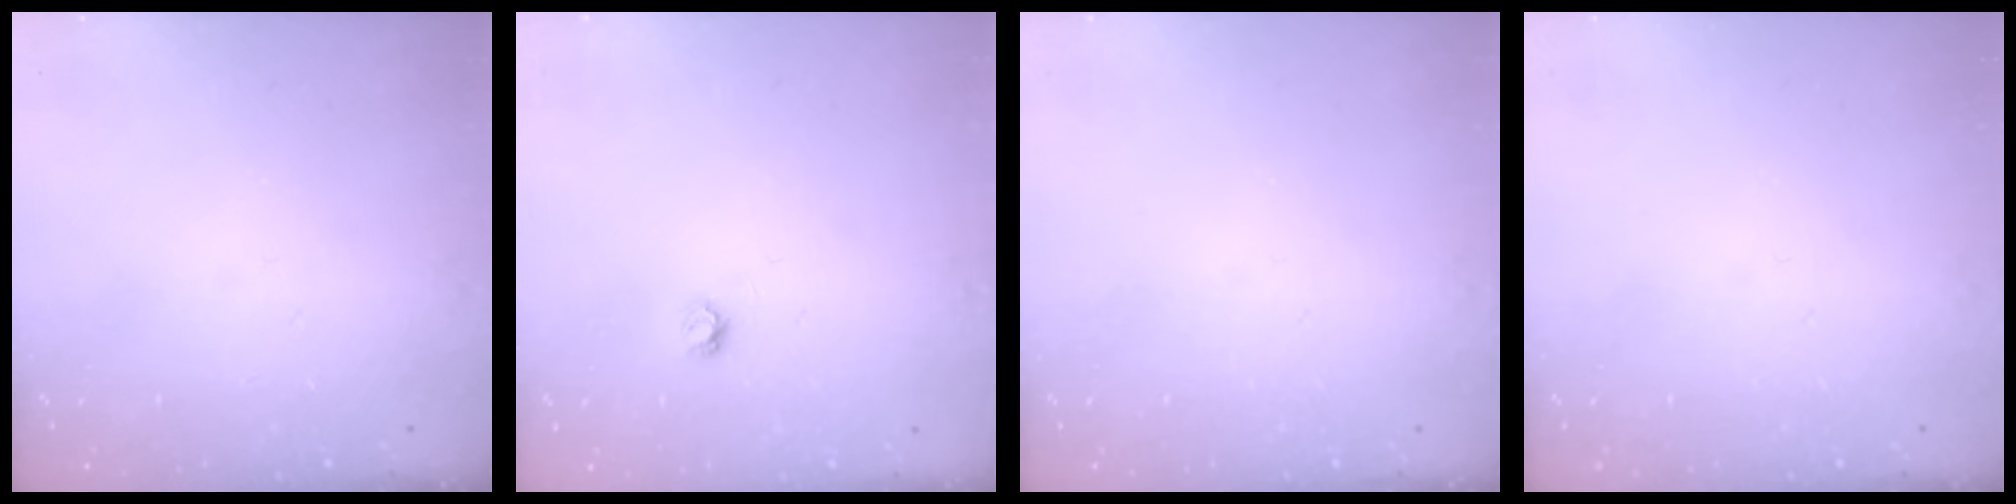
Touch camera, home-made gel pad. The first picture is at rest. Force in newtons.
{"total": 3.8, "press": 3.8, "slide": 0.3}
{"total": 0.0}
{"total": 0.0}